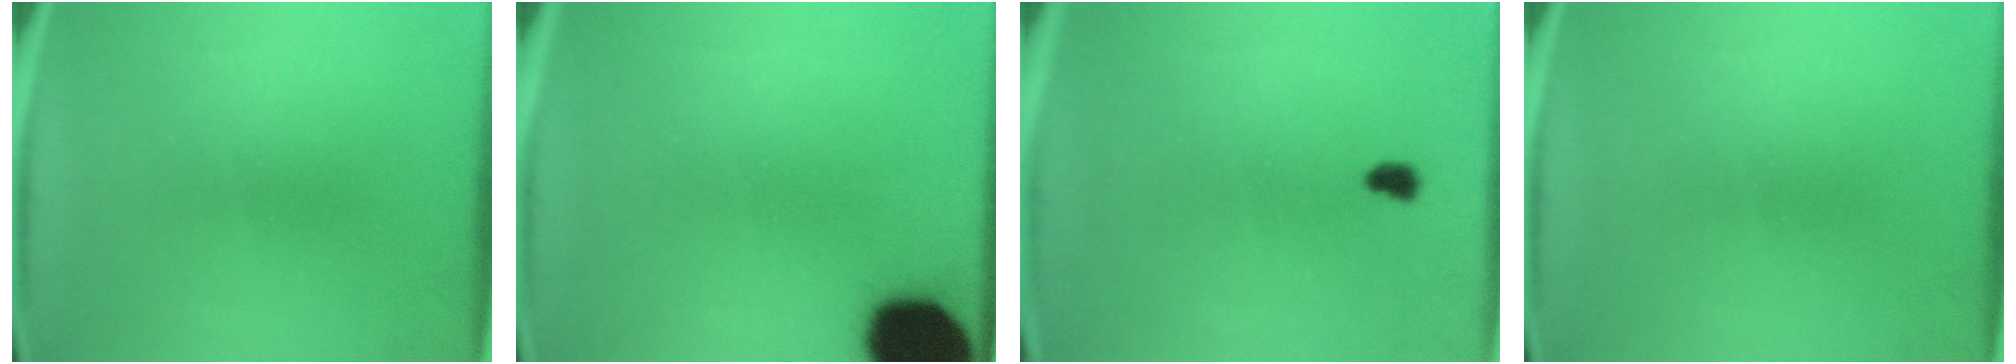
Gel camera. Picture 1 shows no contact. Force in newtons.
{"total": 19.6}
{"total": 1.3}
{"total": 0.0}